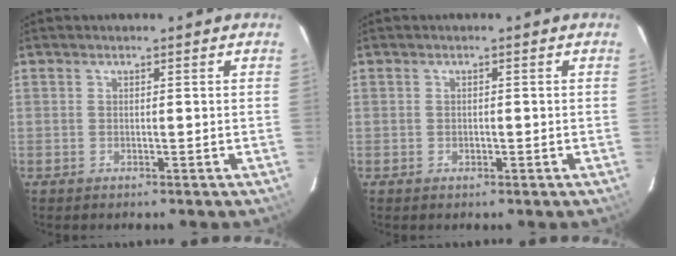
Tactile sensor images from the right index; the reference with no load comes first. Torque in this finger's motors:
{"motor_torque": [-0.06, -0.01, -0.03, -0.02]}